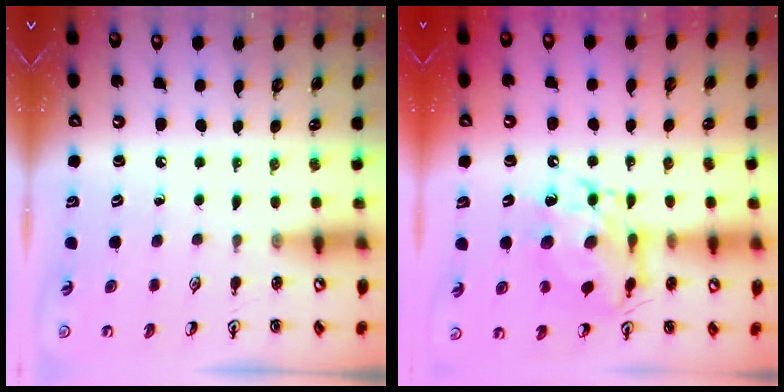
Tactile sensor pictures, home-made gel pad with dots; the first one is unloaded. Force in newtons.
{"total": 12.3, "press": 12.2, "slide": 1.1}